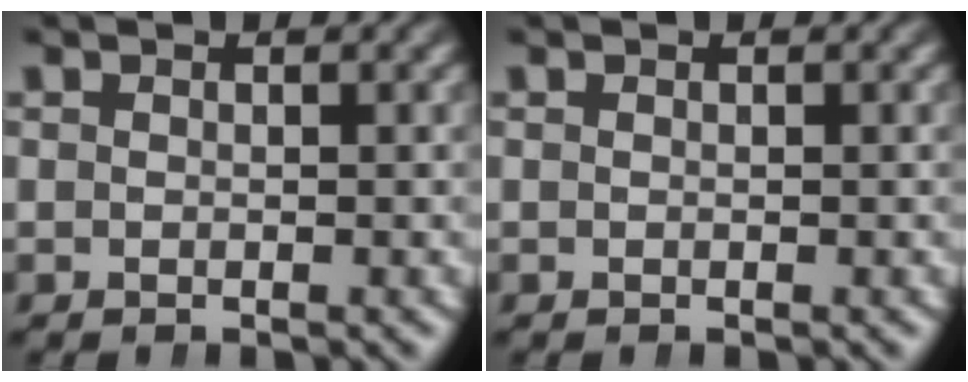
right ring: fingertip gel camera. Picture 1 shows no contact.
{"total": 0.0}